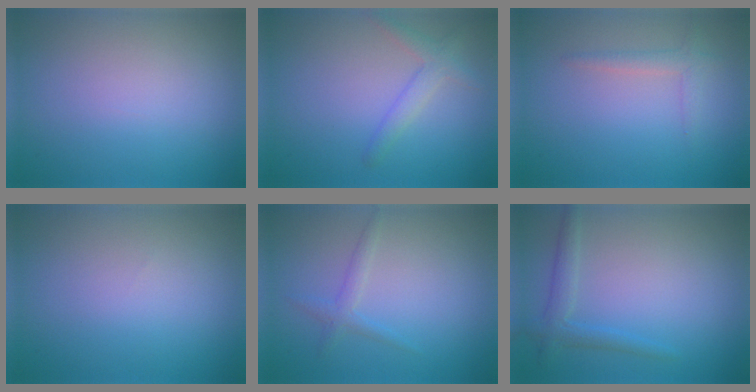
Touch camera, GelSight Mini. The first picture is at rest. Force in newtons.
{"total": 2.0, "press": 2.0, "slide": 0.1}
{"total": 1.4, "press": 1.4, "slide": 0.1}
{"total": 0.0}
{"total": 1.4, "press": 1.4, "slide": 0.0}
{"total": 1.2, "press": 1.2, "slide": 0.1}